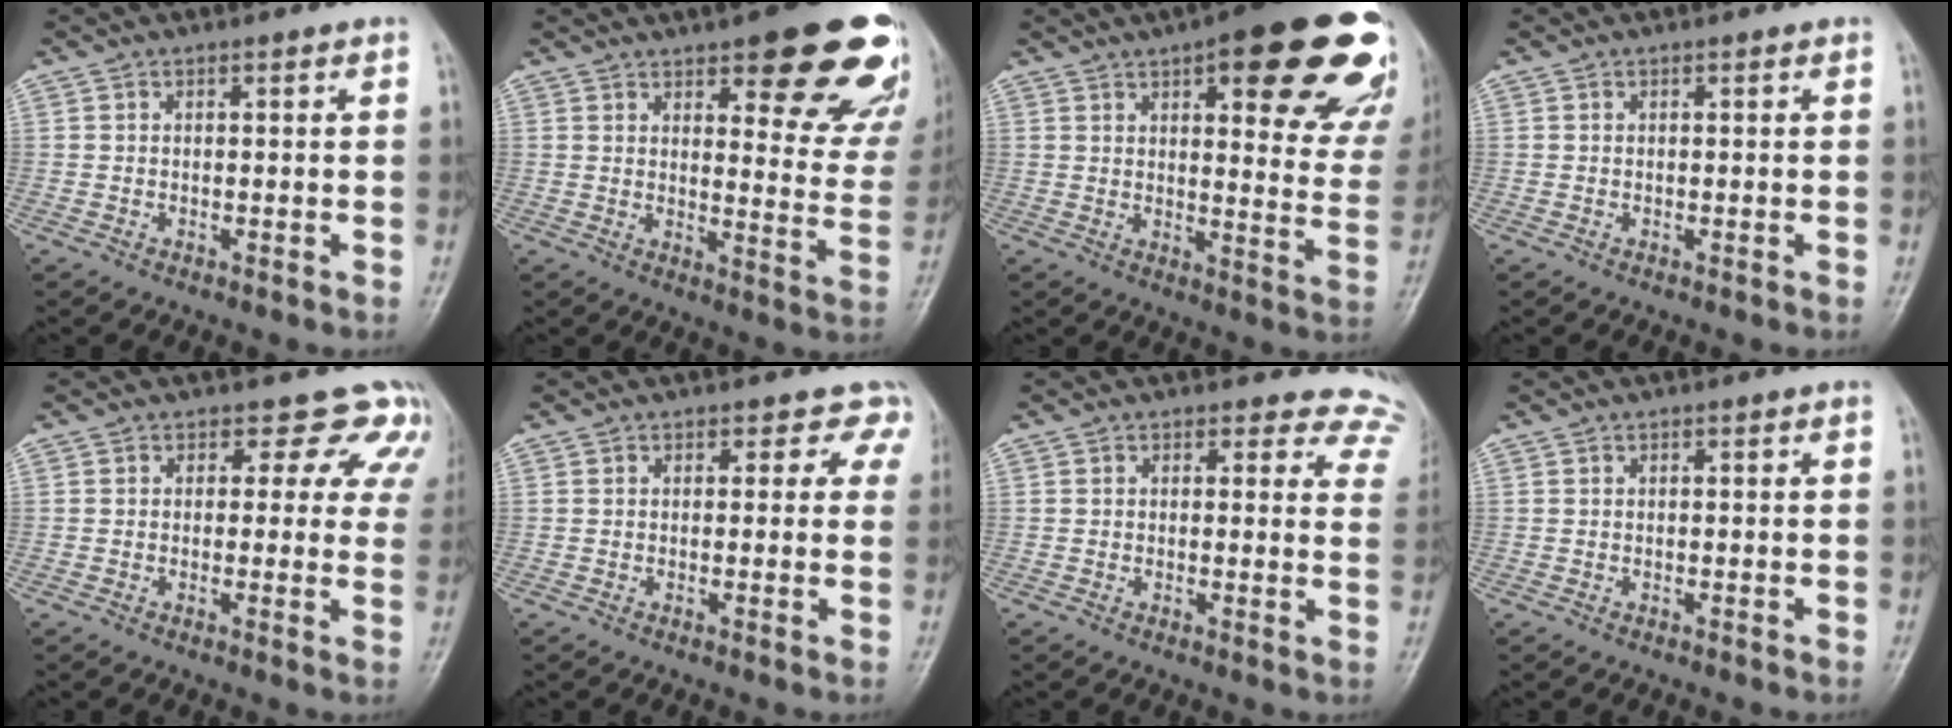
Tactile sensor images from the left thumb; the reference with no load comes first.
{"total": 22.3, "force": [13.5, 7.1, 16.3], "torque": [-0.155, -0.059, 0.161]}
{"total": 26.0, "force": [14.3, 7.9, 20.3], "torque": [-0.203, -0.036, 0.173]}
{"total": 0.0}
{"total": 7.3, "force": [5.5, 4.5, 1.8], "torque": [0.028, -0.020, 0.035]}
{"total": 3.8, "force": [2.7, 2.6, 0.4], "torque": [0.035, -0.011, 0.004]}
{"total": 8.5, "force": [7.5, 4.1, 0.5], "torque": [0.055, -0.033, 0.040]}
{"total": 0.0}